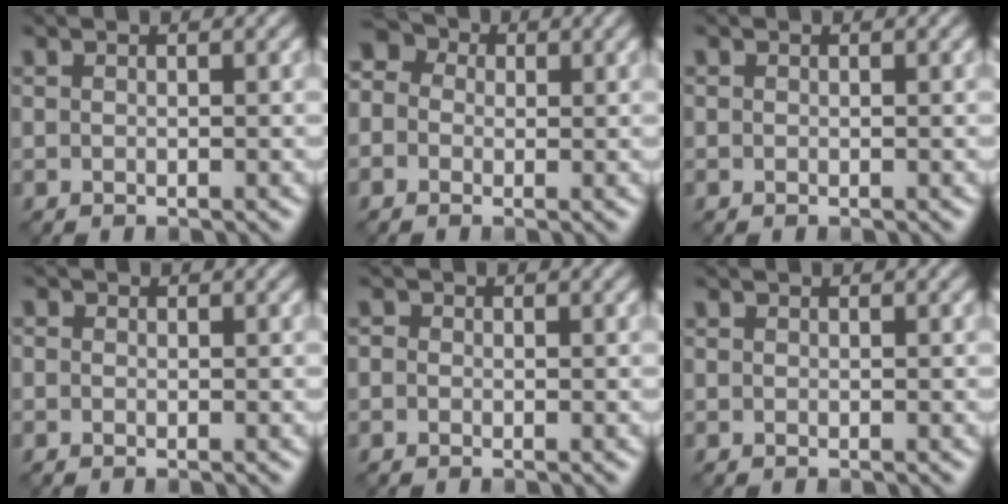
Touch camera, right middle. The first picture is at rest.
{"total": 4.1, "force": [0.7, 3.6, 1.9], "torque": [-0.037, 0.021, -0.021]}
{"total": 0.0}
{"total": 0.5, "force": [0.0, 0.5, 0.2], "torque": [-0.001, -0.005, -0.003]}
{"total": 0.6, "force": [-0.1, 0.6, 0.2], "torque": [-0.002, -0.005, -0.005]}
{"total": 0.0}